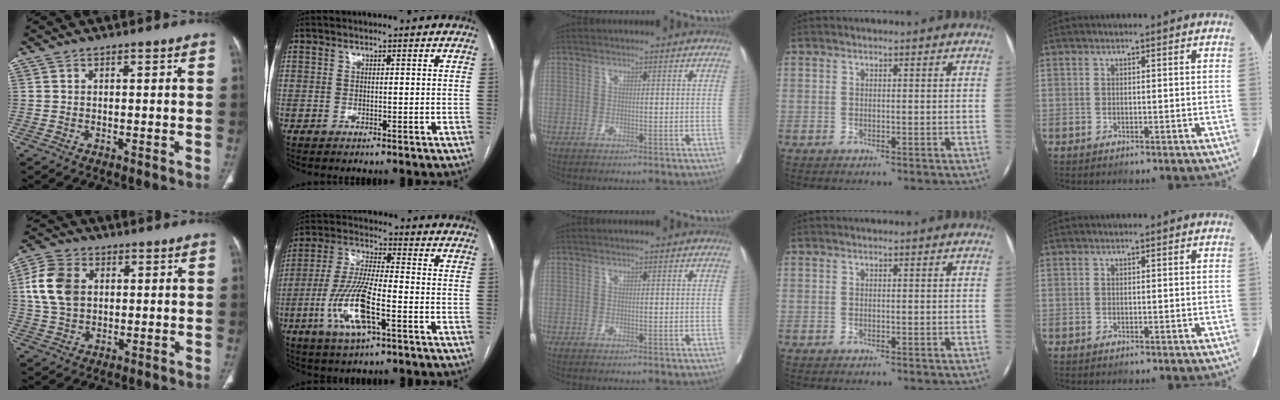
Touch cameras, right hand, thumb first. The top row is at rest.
{"thumb": {"total": 11.0, "force": [2.1, 8.1, 7.1], "torque": [-0.133, 0.004, 0.040]}, "index": {"total": 12.8, "force": [-4.6, 2.8, 11.5], "torque": [-0.244, -0.009, -0.084]}}